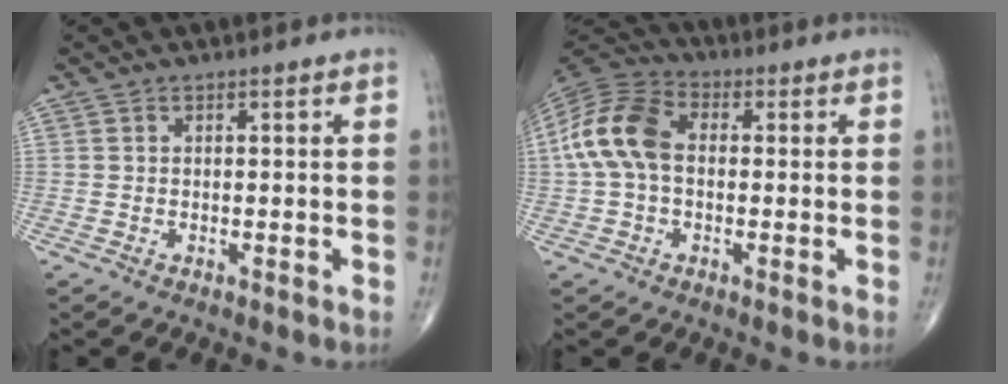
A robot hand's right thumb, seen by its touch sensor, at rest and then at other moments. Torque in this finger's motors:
{"motor_torque": [0.10, 0.89, 1.19, 0.14, 0.43]}